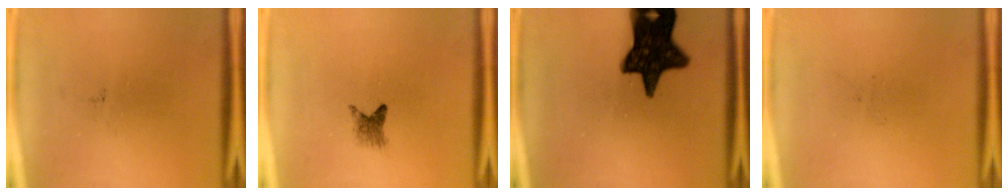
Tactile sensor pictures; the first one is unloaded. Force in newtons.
{"total": 2.0}
{"total": 15.1}
{"total": 0.0}